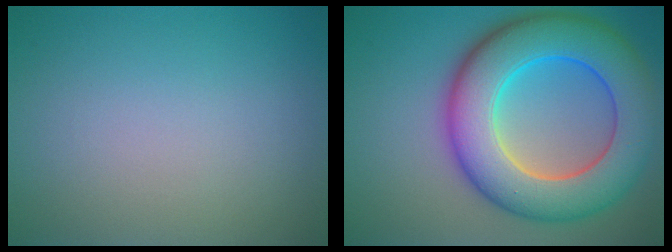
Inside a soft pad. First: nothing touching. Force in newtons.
{"total": 11.7, "press": 11.7, "slide": 0.3}